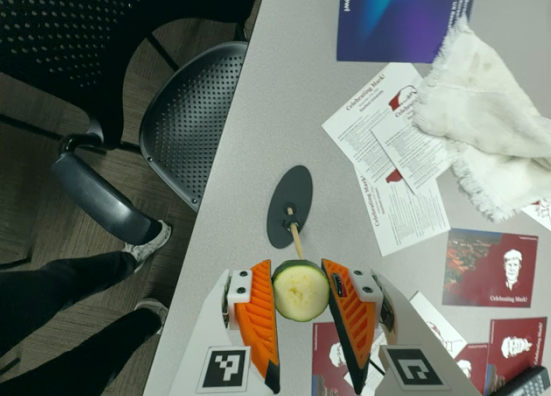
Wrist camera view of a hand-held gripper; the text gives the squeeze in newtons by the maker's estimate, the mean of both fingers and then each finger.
{"total": 9.6, "left": 9.3, "right": 9.9}